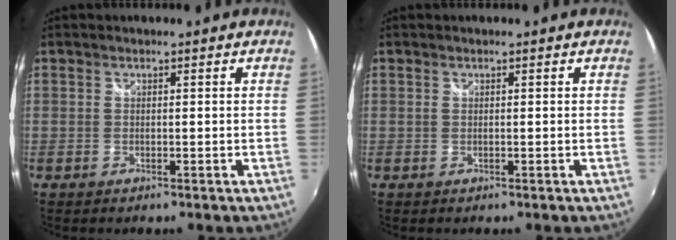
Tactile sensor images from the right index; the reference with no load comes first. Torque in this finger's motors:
{"motor_torque": [0.00, 0.00, 0.00, 0.00]}